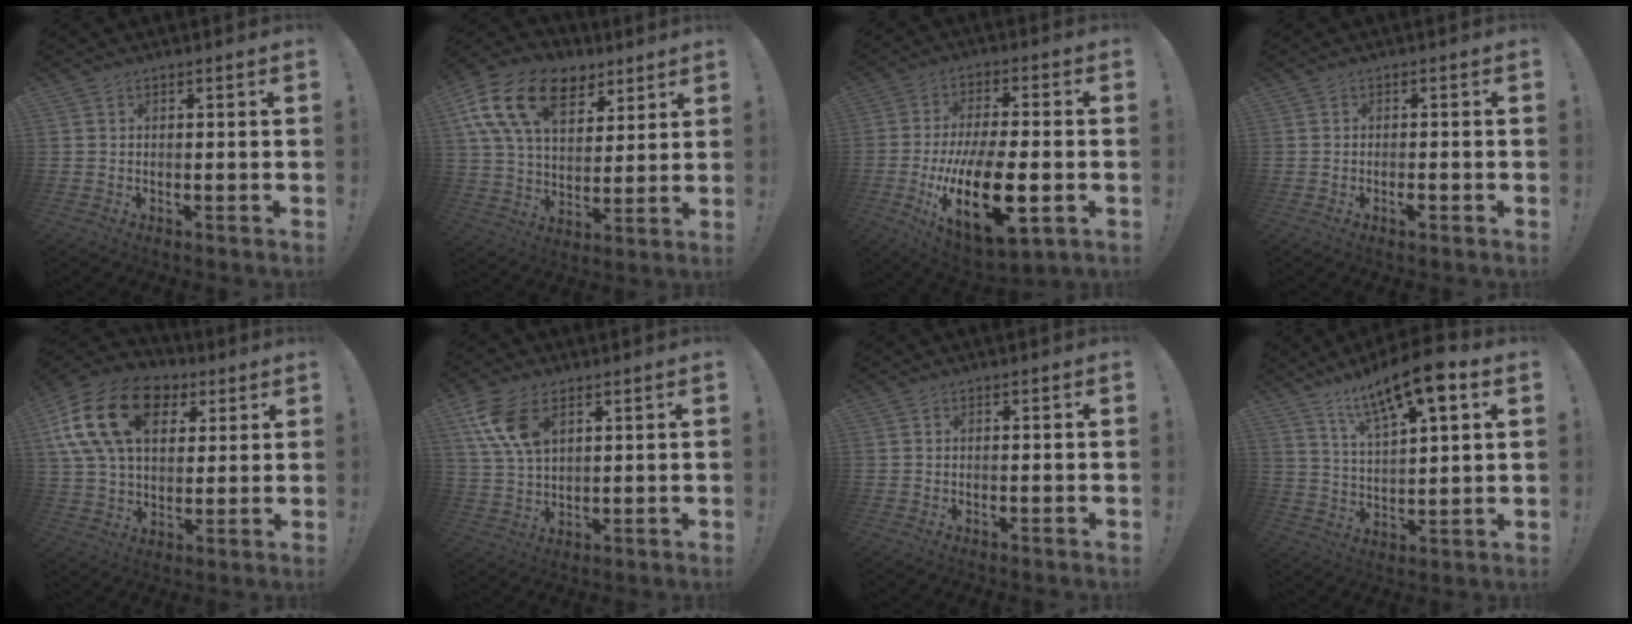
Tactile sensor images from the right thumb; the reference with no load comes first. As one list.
[{"total": 20.0, "force": [9.7, 12.6, 12.1], "torque": [-0.199, -0.038, 0.178]}, {"total": 21.7, "force": [-5.4, 9.2, 18.9], "torque": [-0.338, 0.007, -0.078]}, {"total": 1.7, "force": [-1.1, 0.4, 1.2], "torque": [-0.026, 0.006, -0.016]}, {"total": 21.9, "force": [7.9, 14.5, 14.3], "torque": [-0.256, -0.024, 0.145]}, {"total": 11.9, "force": [5.8, 6.8, 7.9], "torque": [-0.165, -0.008, 0.111]}, {"total": 0.0}, {"total": 14.2, "force": [8.7, 4.2, 10.4], "torque": [-0.182, -0.039, 0.144]}]